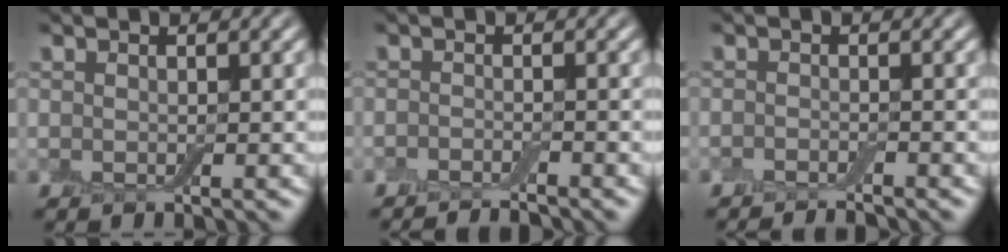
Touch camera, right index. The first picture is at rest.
{"total": 2.6, "force": [-2.4, 0.3, 1.0], "torque": [-0.010, 0.001, -0.039]}
{"total": 2.2, "force": [-2.0, 0.2, 0.9], "torque": [-0.009, 0.001, -0.032]}